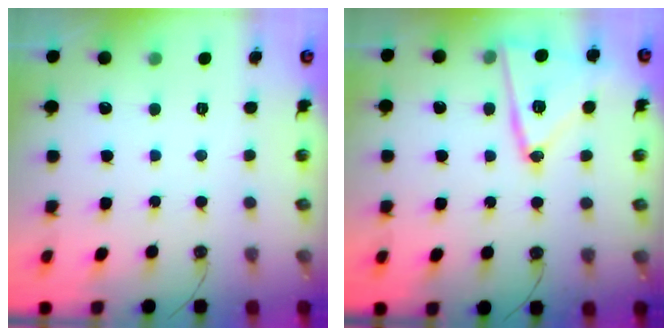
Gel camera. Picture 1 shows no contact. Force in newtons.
{"total": 16.5, "press": 16.2, "slide": 3.4}